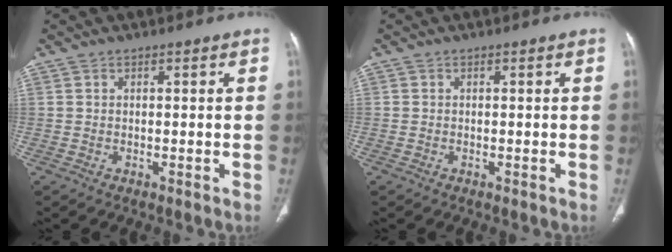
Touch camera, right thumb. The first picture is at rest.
{"total": 0.0}